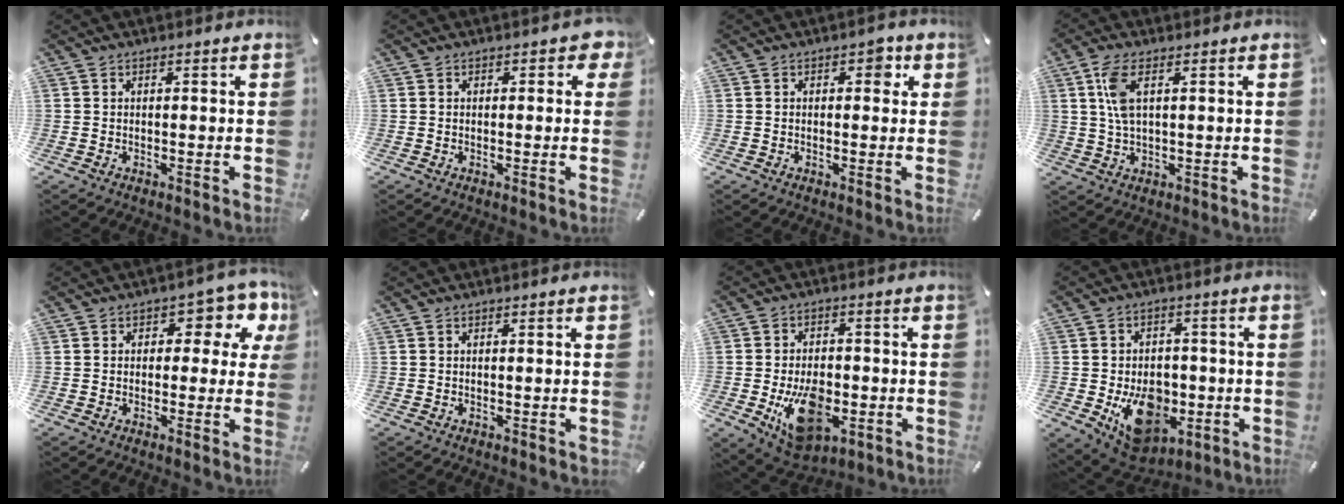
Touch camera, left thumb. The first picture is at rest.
{"total": 2.1, "force": [0.2, 1.4, 1.5], "torque": [-0.014, 0.002, -0.002]}
{"total": 2.7, "force": [0.6, 1.7, 2.0], "torque": [-0.020, 0.002, 0.002]}
{"total": 6.5, "force": [1.9, 2.7, 5.6], "torque": [-0.130, 0.002, 0.029]}
{"total": 7.8, "force": [2.7, 4.7, 5.6], "torque": [-0.059, -0.017, 0.039]}
{"total": 0.0}
{"total": 14.0, "force": [-3.5, 8.8, 10.3], "torque": [-0.166, -0.001, -0.056]}
{"total": 14.3, "force": [-3.3, 10.8, 8.8], "torque": [-0.118, 0.005, -0.046]}